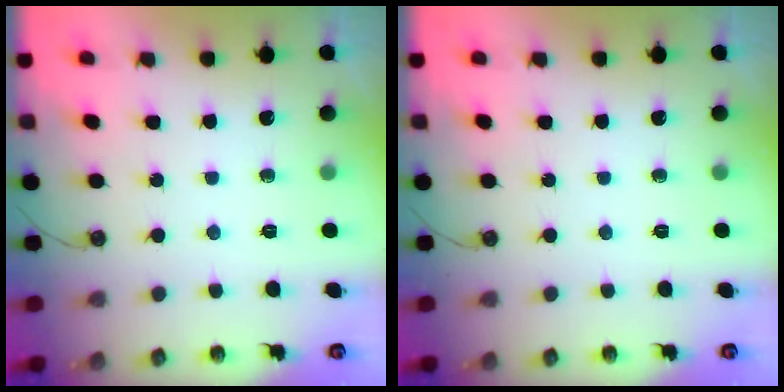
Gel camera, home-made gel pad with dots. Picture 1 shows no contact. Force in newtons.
{"total": 0.0}